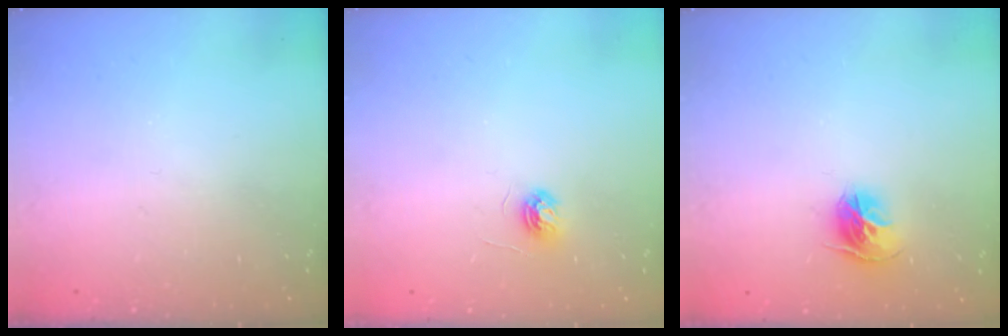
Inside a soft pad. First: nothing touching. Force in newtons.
{"total": 4.4, "press": 4.4, "slide": 0.5}
{"total": 9.9, "press": 9.8, "slide": 1.0}